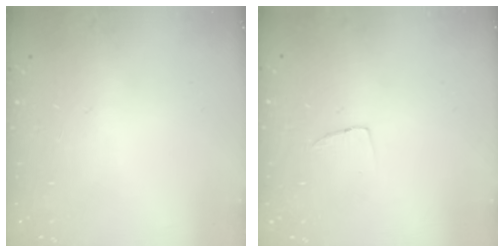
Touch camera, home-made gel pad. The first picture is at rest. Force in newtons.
{"total": 2.9, "press": 2.9, "slide": 0.1}